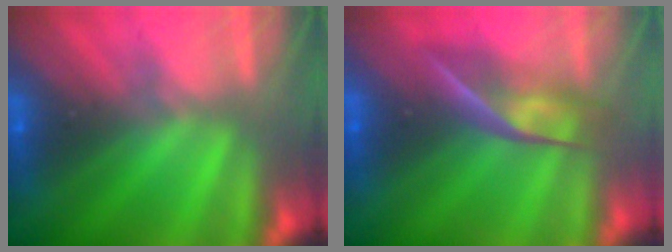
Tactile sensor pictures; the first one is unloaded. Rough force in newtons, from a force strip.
{"total": 2.6}